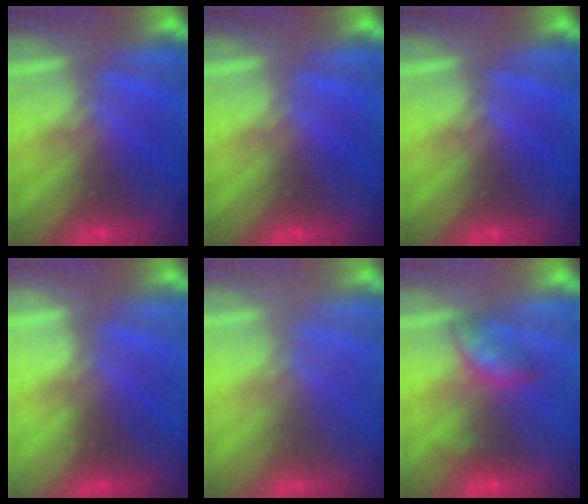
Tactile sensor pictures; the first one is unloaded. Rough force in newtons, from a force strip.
{"total": 0.0}
{"total": 0.0}
{"total": 2.3}
{"total": 2.4}
{"total": 2.4}